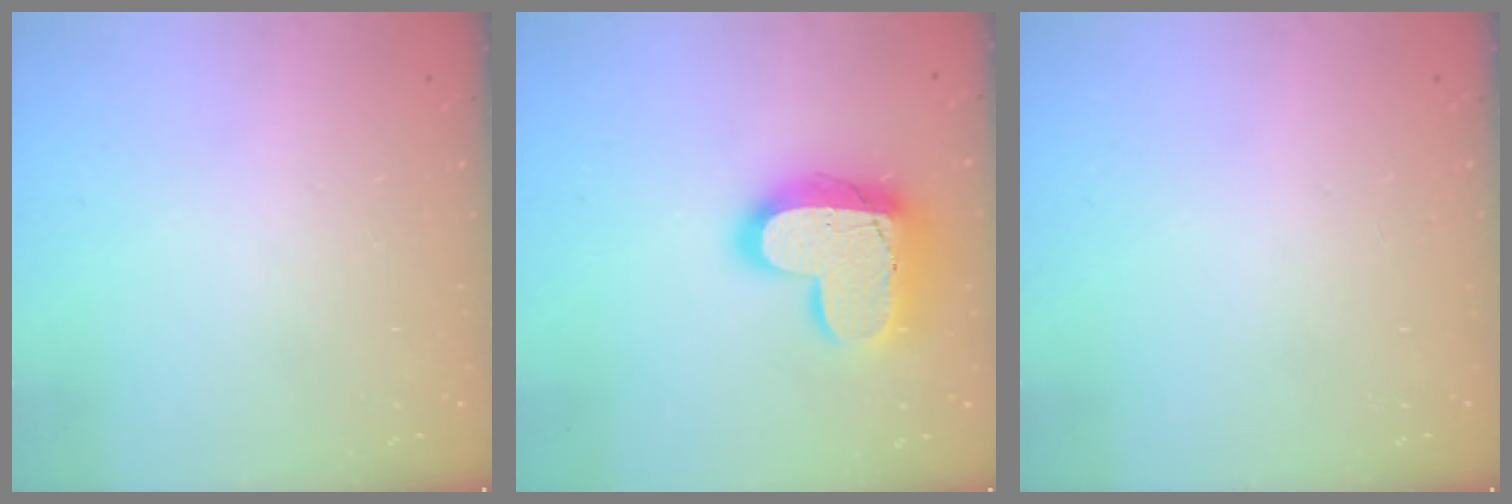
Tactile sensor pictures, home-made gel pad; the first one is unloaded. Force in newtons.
{"total": 17.8, "press": 17.8, "slide": 1.5}
{"total": 0.0}